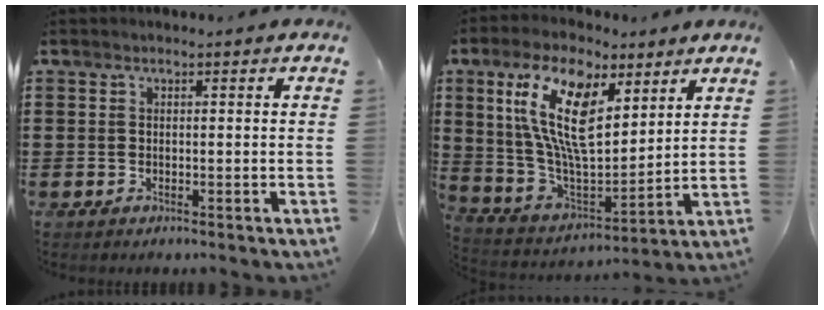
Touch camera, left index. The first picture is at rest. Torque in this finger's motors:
{"motor_torque": [1.55, -0.39, 0.95, 0.21]}